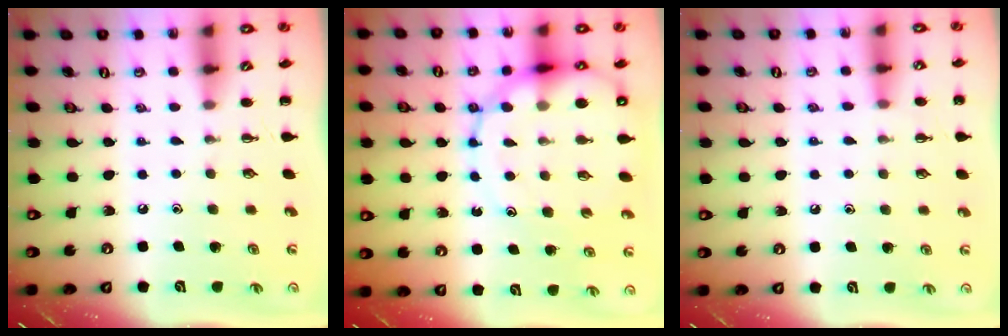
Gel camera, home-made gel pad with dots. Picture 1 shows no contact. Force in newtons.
{"total": 16.1, "press": 15.7, "slide": 3.6}
{"total": 7.5, "press": 7.1, "slide": 2.3}